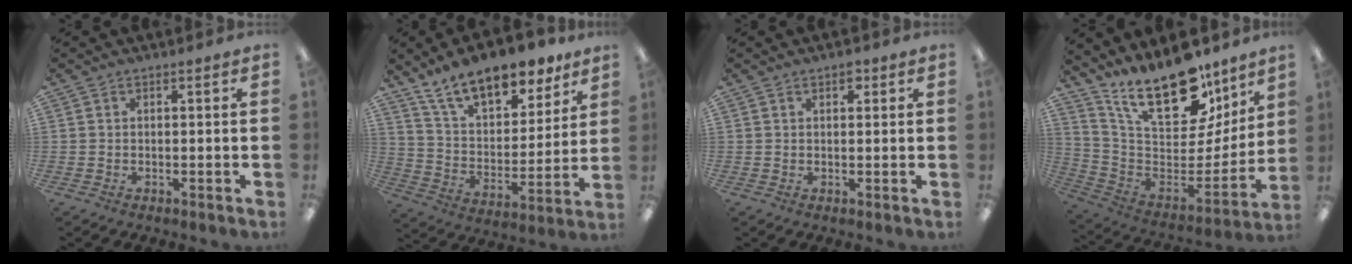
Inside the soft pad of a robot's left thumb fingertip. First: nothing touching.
{"total": 16.5, "force": [12.8, 7.2, 7.6], "torque": [-0.130, -0.079, 0.228]}
{"total": 2.0, "force": [1.2, 1.1, 1.2], "torque": [-0.008, -0.002, 0.016]}
{"total": 23.6, "force": [17.0, 9.8, 13.1], "torque": [-0.209, -0.116, 0.299]}